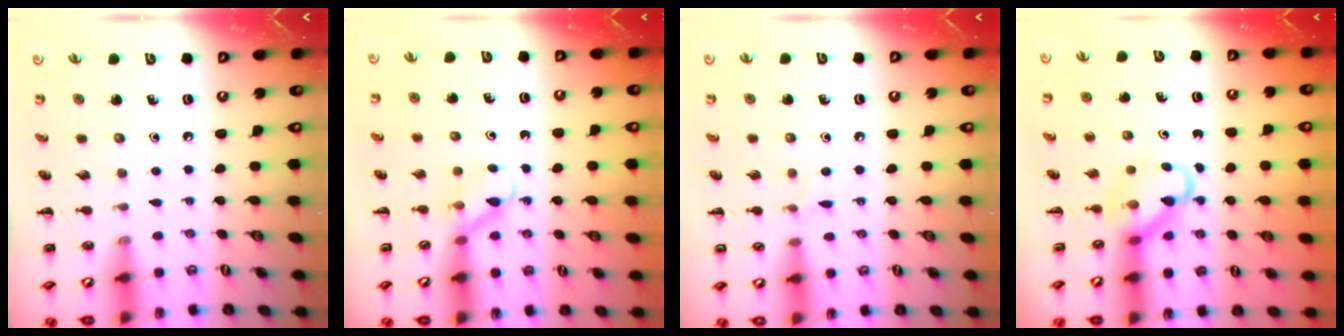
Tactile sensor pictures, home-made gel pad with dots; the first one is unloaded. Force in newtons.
{"total": 5.0, "press": 4.8, "slide": 1.2}
{"total": 3.6, "press": 3.4, "slide": 1.1}
{"total": 4.6, "press": 4.6, "slide": 0.6}